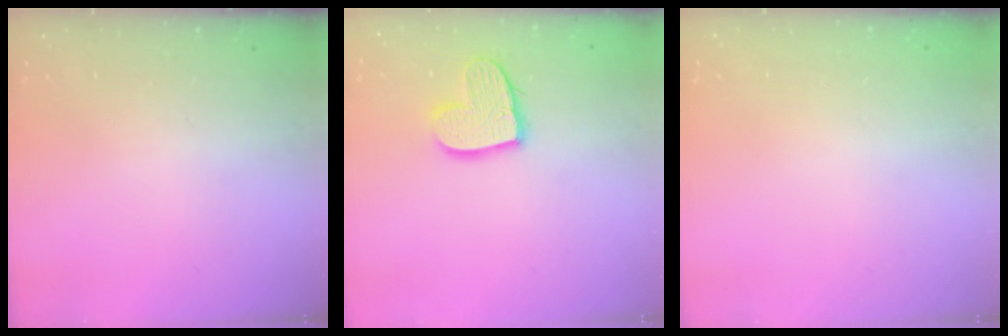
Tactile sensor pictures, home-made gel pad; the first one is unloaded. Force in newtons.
{"total": 12.6, "press": 12.5, "slide": 1.0}
{"total": 0.0}